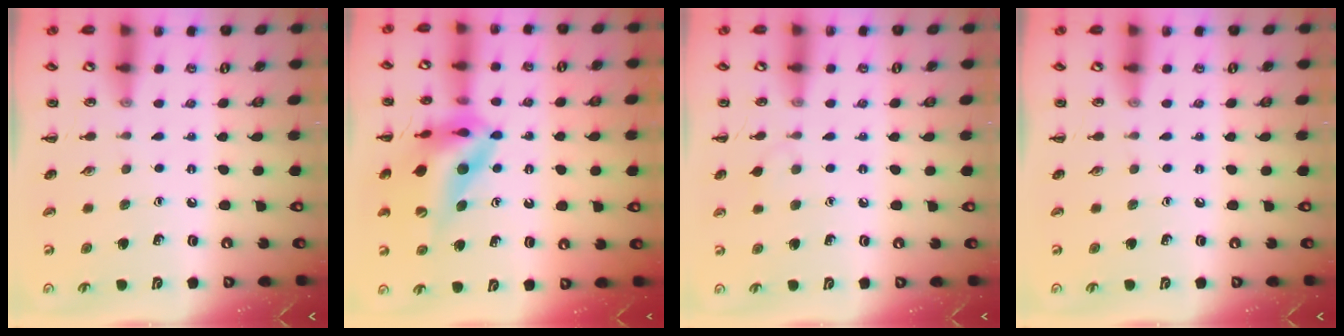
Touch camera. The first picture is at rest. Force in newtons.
{"total": 15.1, "press": 14.4, "slide": 4.7}
{"total": 5.2, "press": 4.9, "slide": 1.6}
{"total": 0.0}